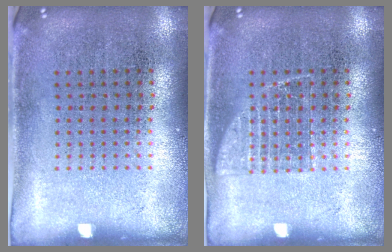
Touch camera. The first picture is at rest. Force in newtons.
{"total": 1.6, "press": 1.5, "slide": 0.3}